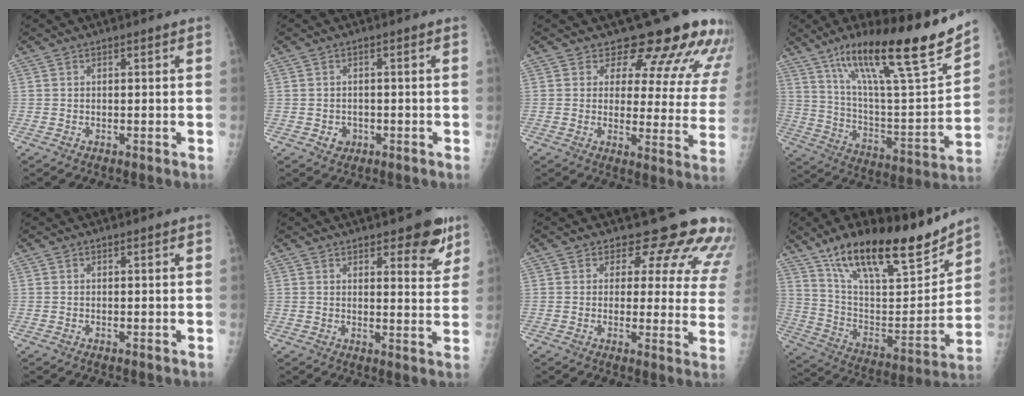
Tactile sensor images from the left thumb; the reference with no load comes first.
{"total": 2.2, "force": [-0.8, 2.0, 0.7], "torque": [-0.001, 0.005, -0.006]}
{"total": 15.9, "force": [13.6, 5.7, 6.0], "torque": [-0.022, -0.097, 0.146]}
{"total": 25.9, "force": [17.4, 4.2, 18.7], "torque": [-0.282, -0.062, 0.296]}
{"total": 0.0}
{"total": 8.1, "force": [5.1, 3.1, 5.4], "torque": [-0.037, -0.028, 0.064]}
{"total": 14.4, "force": [12.6, 5.5, 4.3], "torque": [0.005, -0.093, 0.119]}
{"total": 25.5, "force": [18.4, 8.1, 15.6], "torque": [-0.218, -0.069, 0.312]}